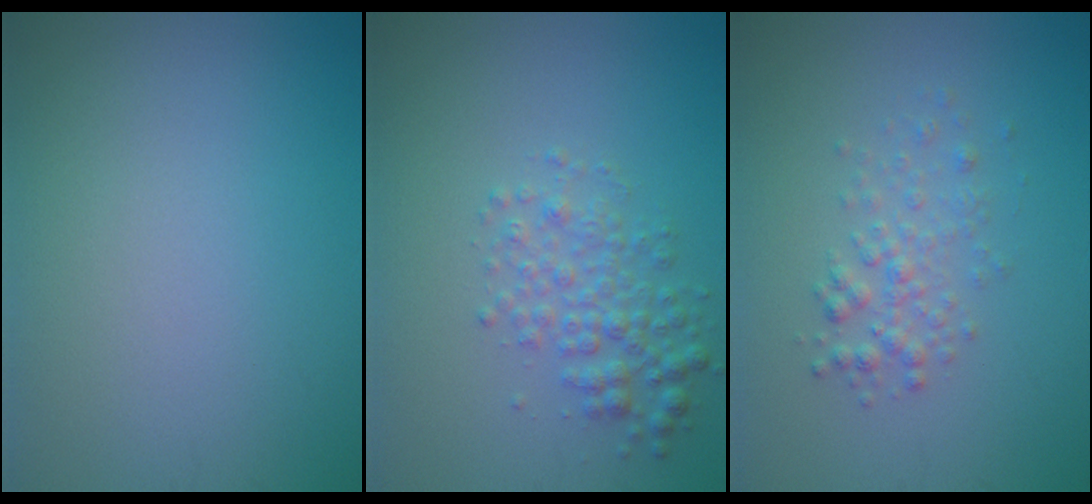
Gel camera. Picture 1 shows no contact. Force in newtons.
{"total": 2.9, "press": 2.9, "slide": 0.0}
{"total": 2.0, "press": 2.0, "slide": 0.1}